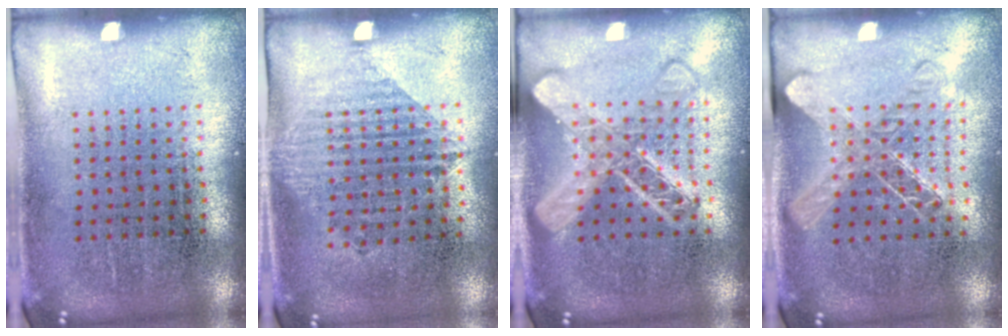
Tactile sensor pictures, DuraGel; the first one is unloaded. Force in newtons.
{"total": 1.1, "press": 1.0, "slide": 0.5}
{"total": 2.7, "press": 2.6, "slide": 0.5}
{"total": 1.4, "press": 1.3, "slide": 0.6}